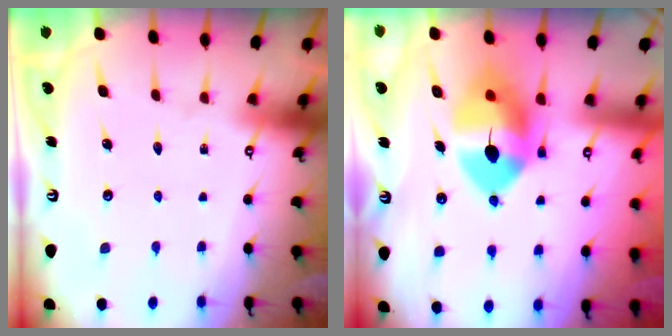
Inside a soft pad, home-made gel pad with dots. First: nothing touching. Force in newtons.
{"total": 12.6, "press": 12.4, "slide": 2.3}